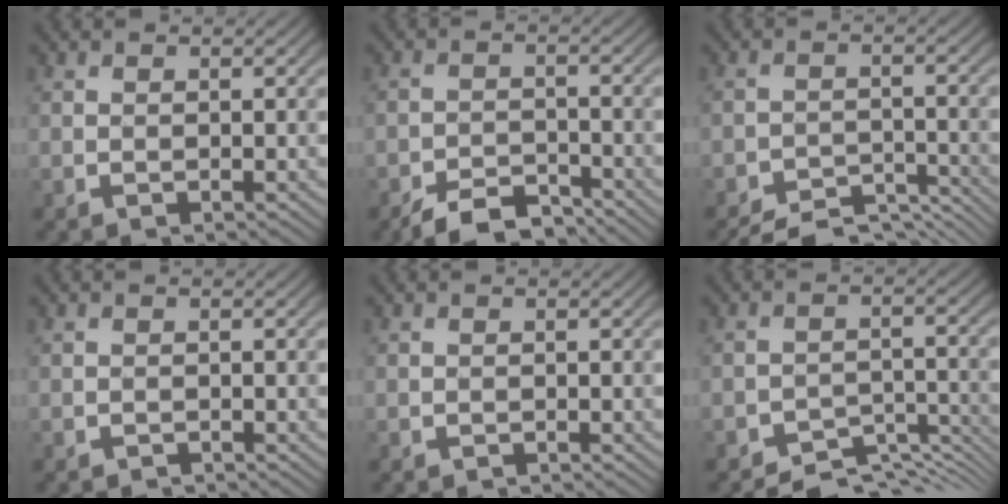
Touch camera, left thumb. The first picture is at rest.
{"total": 5.8, "force": [-4.9, 1.8, 2.5], "torque": [-0.038, -0.003, -0.089]}
{"total": 9.3, "force": [-8.7, 1.8, 2.7], "torque": [-0.046, -0.003, -0.129]}
{"total": 0.9, "force": [-0.9, 0.1, 0.0], "torque": [0.001, -0.001, -0.018]}
{"total": 0.6, "force": [-0.6, 0.0, 0.0], "torque": [0.002, 0.000, -0.012]}
{"total": 7.2, "force": [-6.6, 1.9, 2.4], "torque": [-0.036, 0.001, -0.103]}